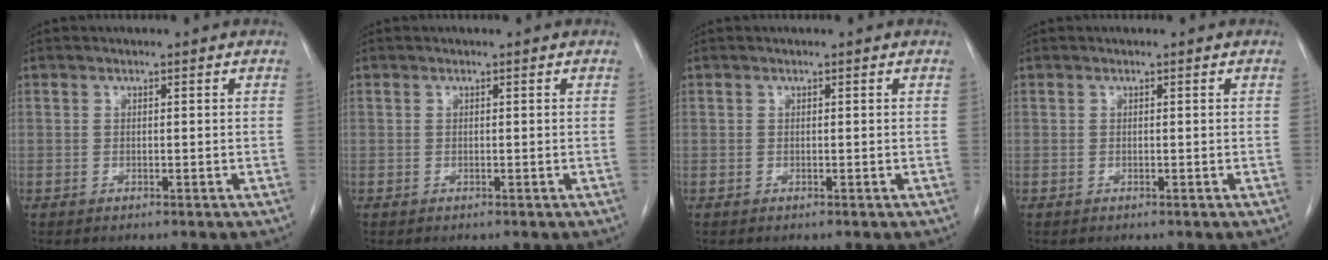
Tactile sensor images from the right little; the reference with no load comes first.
{"total": 0.0}
{"total": 0.0}
{"total": 0.0}